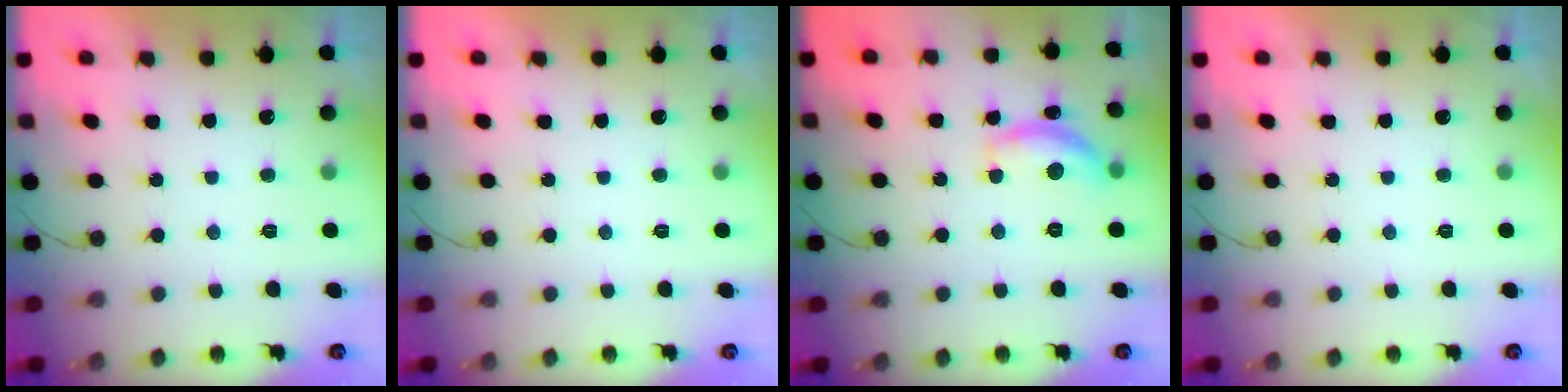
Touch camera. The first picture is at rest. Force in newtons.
{"total": 0.0}
{"total": 11.4, "press": 11.4, "slide": 0.6}
{"total": 0.0}